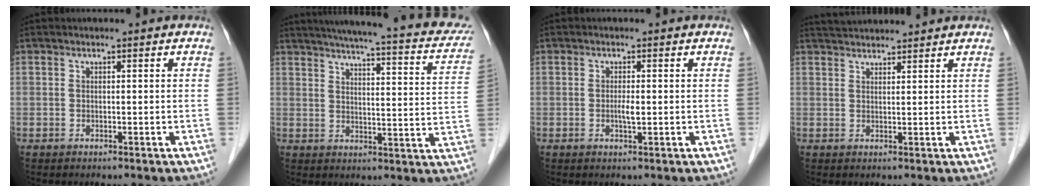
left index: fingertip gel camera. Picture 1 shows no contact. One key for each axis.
{"total": 25.2, "fx": 21.2, "fy": 3.8, "fz": 13.0, "tx": -0.182, "ty": -0.009, "tz": 0.246}
{"total": 1.5, "fx": -0.1, "fy": 0.2, "fz": 1.5, "tx": -0.029, "ty": -0.001, "tz": -0.002}
{"total": 6.4, "fx": 6.2, "fy": 0.4, "fz": 1.6, "tx": -0.030, "ty": 0.039, "tz": 0.094}